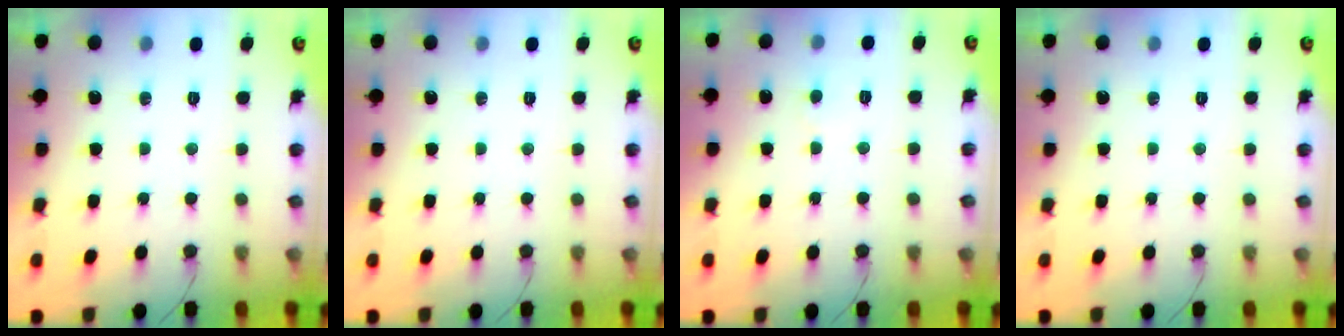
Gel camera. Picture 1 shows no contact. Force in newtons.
{"total": 0.0}
{"total": 4.1, "press": 4.0, "slide": 0.2}
{"total": 0.0}